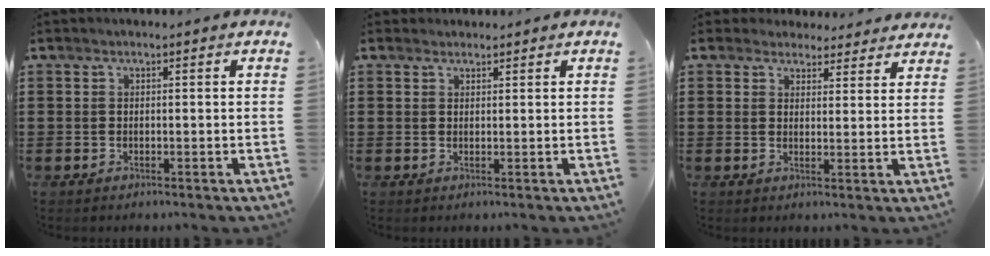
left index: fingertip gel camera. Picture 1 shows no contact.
{"total": 1.2, "force": [1.1, 0.5, 0.0], "torque": [-0.002, 0.002, 0.023]}
{"total": 3.7, "force": [3.4, 1.4, 0.3], "torque": [-0.018, -0.001, 0.065]}